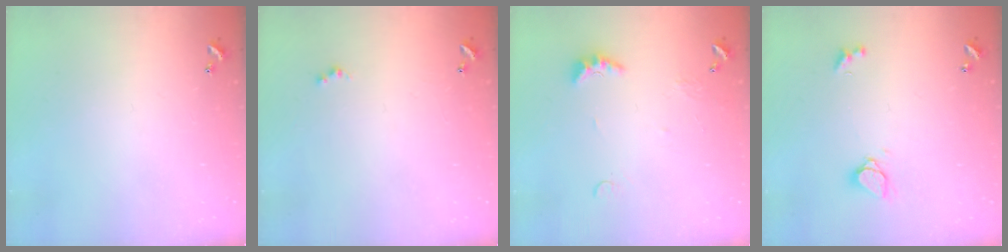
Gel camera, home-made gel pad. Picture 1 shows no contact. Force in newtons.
{"total": 0.8, "press": 0.5, "slide": 0.5}
{"total": 4.3, "press": 4.2, "slide": 0.9}
{"total": 2.1, "press": 2.0, "slide": 0.5}